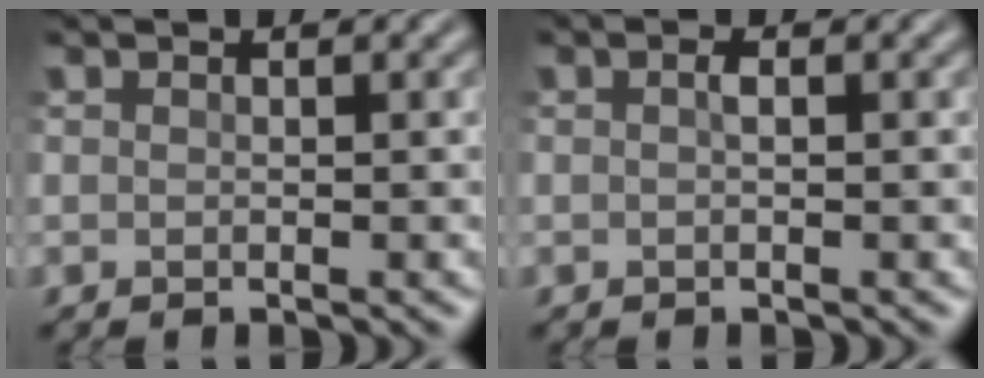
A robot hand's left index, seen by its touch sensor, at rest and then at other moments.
{"total": 0.6, "force": [-0.3, 0.2, 0.6], "torque": [-0.014, 0.002, -0.003]}